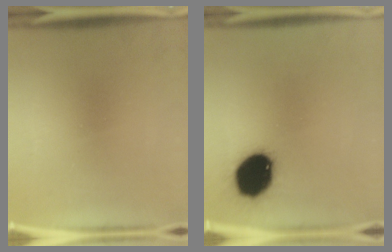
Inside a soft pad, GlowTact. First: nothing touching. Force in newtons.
{"total": 15.6}